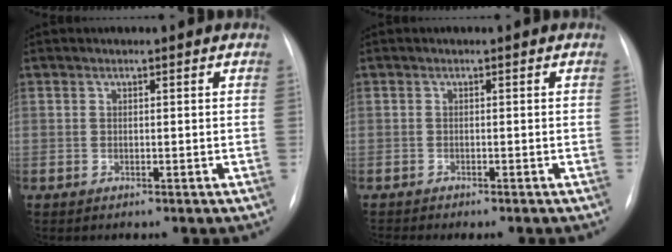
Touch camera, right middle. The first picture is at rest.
{"total": 2.4, "force": [-2.2, -0.1, 0.9], "torque": [-0.005, -0.002, -0.029]}